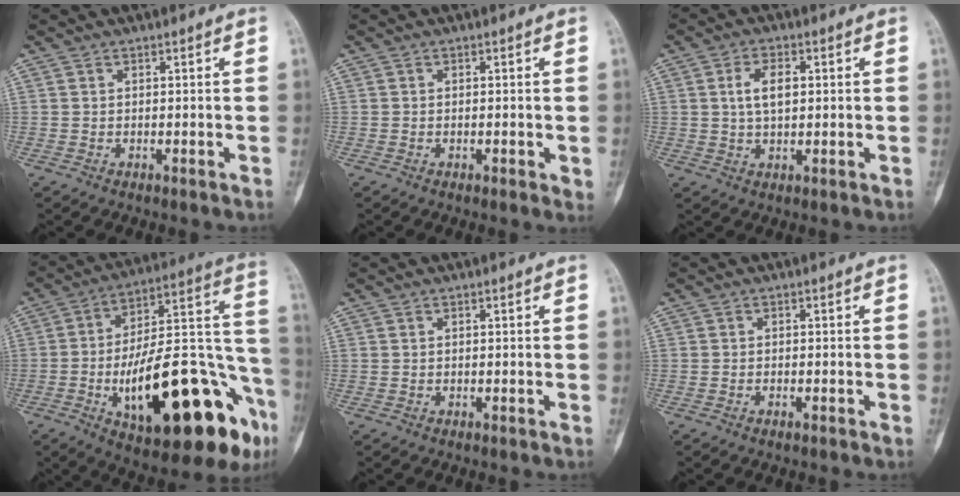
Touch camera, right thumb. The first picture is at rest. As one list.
[{"total": 1.7, "force": [-0.3, 0.7, 1.5], "torque": [-0.022, -0.003, -0.002]}, {"total": 5.4, "force": [1.0, 2.9, 4.5], "torque": [-0.079, 0.001, 0.017]}, {"total": 32.1, "force": [-12.0, 11.2, 27.6], "torque": [-0.365, 0.054, -0.165]}, {"total": 0.0}, {"total": 0.7, "force": [-0.5, 0.2, 0.5], "torque": [-0.012, 0.003, -0.006]}]